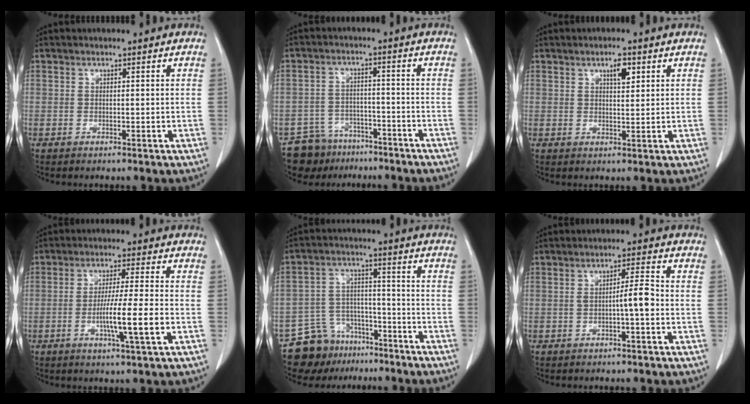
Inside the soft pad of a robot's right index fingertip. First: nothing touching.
{"total": 8.2, "force": [-6.8, 4.6, 0.6], "torque": [-0.005, 0.021, -0.104]}
{"total": 2.8, "force": [1.5, 0.7, 2.3], "torque": [-0.040, -0.001, 0.025]}
{"total": 8.2, "force": [-2.3, -0.6, 7.9], "torque": [-0.138, -0.009, -0.041]}
{"total": 10.0, "force": [-8.0, 5.9, 1.4], "torque": [-0.028, 0.040, -0.129]}
{"total": 3.8, "force": [-0.9, 0.2, 3.7], "torque": [-0.054, 0.008, -0.014]}